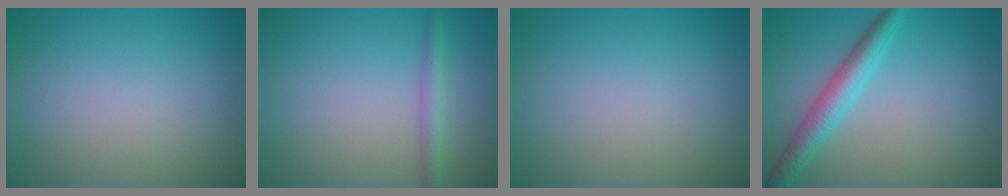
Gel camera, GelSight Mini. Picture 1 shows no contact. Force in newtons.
{"total": 1.8, "press": 1.8, "slide": 0.1}
{"total": 0.0}
{"total": 3.7, "press": 3.7, "slide": 0.2}